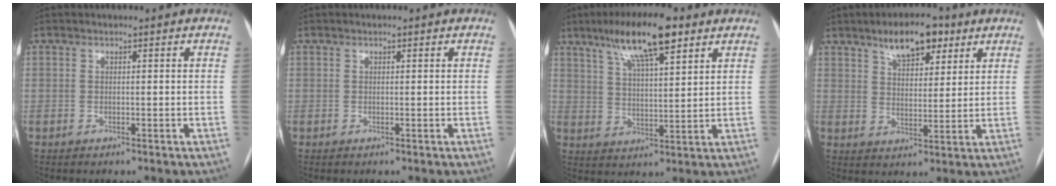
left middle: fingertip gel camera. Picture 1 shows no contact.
{"total": 0.0}
{"total": 12.0, "force": [7.6, 2.4, 9.0], "torque": [-0.161, 0.015, 0.131]}
{"total": 8.4, "force": [5.4, 3.5, 5.4], "torque": [-0.085, 0.012, 0.090]}